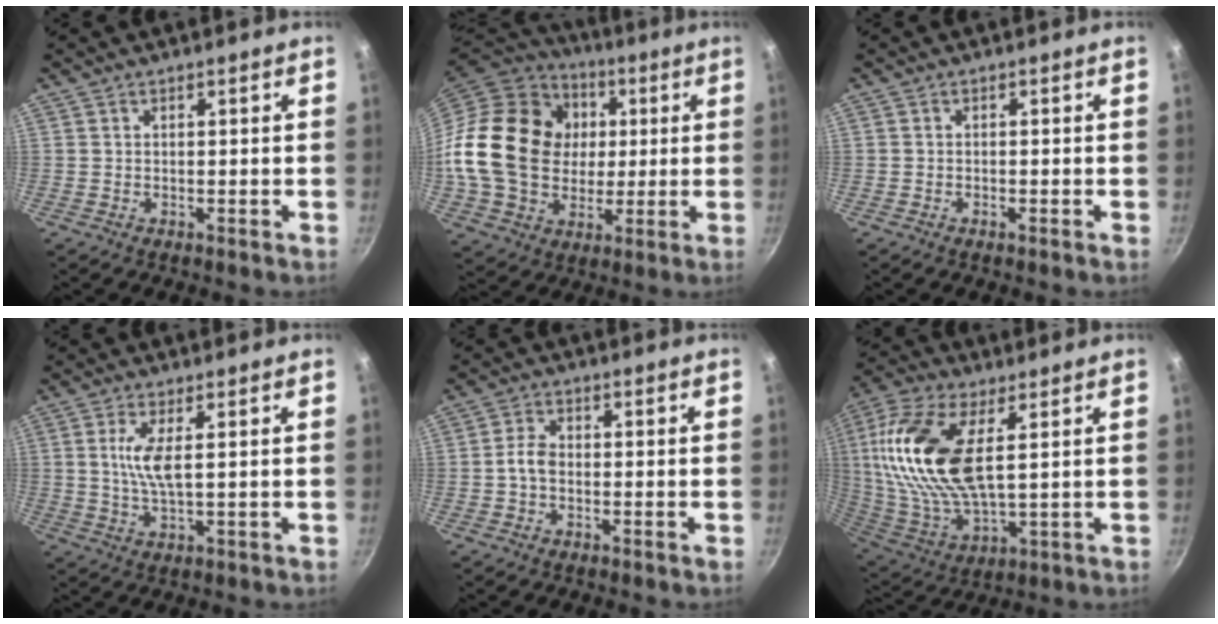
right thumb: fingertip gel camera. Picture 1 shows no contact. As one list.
[{"total": 24.9, "force": [2.1, 19.8, 15.0], "torque": [-0.252, 0.020, 0.041]}, {"total": 0.6, "force": [-0.4, 0.0, 0.5], "torque": [-0.011, 0.003, -0.010]}, {"total": 5.5, "force": [1.1, 1.3, 5.2], "torque": [-0.113, -0.004, 0.024]}, {"total": 3.4, "force": [-0.7, 2.3, 2.5], "torque": [-0.047, 0.018, -0.019]}, {"total": 20.6, "force": [5.2, 9.6, 17.5], "torque": [-0.355, -0.015, 0.101]}]